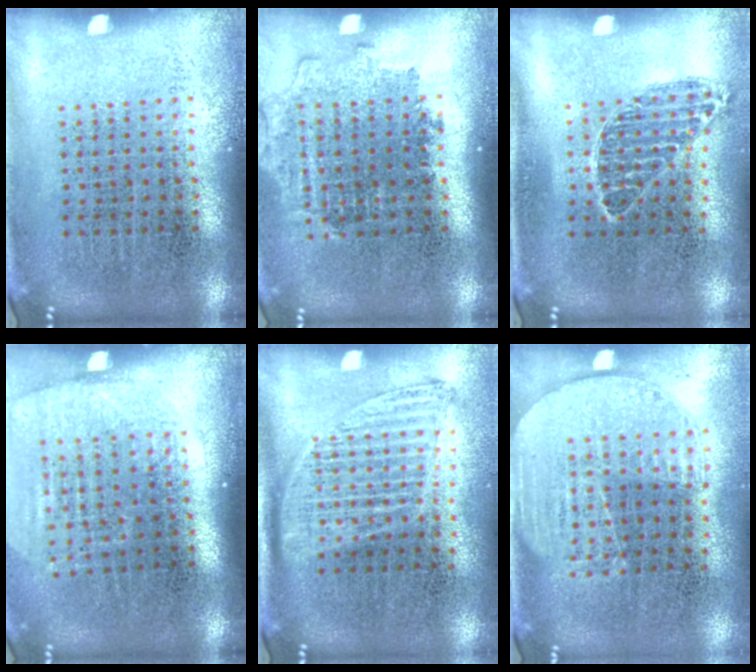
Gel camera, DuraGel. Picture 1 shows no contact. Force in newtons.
{"total": 1.2, "press": 1.1, "slide": 0.5}
{"total": 0.8, "press": 0.7, "slide": 0.3}
{"total": 1.7, "press": 1.5, "slide": 0.8}
{"total": 1.3, "press": 1.1, "slide": 0.7}
{"total": 1.4, "press": 1.2, "slide": 0.7}